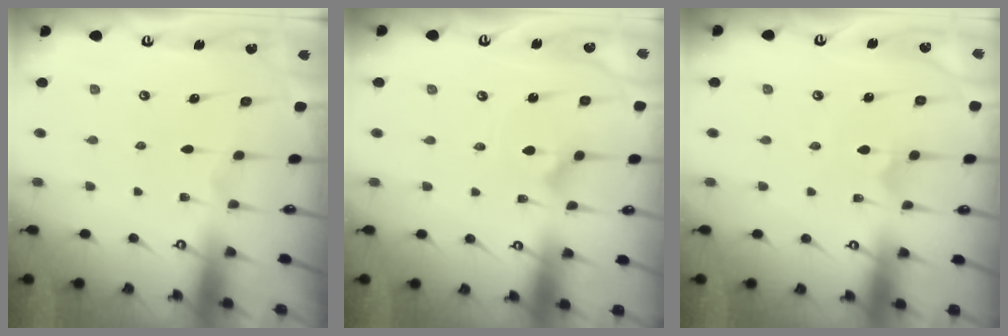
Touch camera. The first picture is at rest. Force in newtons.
{"total": 3.0, "press": 3.0, "slide": 0.3}
{"total": 2.5, "press": 2.5, "slide": 0.3}